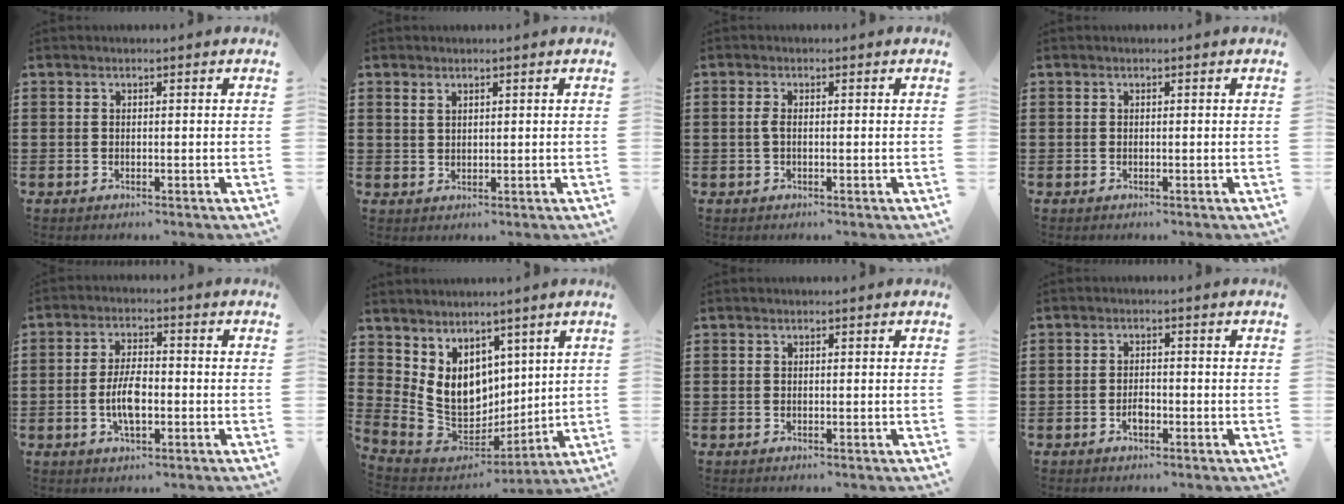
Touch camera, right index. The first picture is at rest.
{"total": 1.2, "force": [1.0, 0.6, 0.4], "torque": [-0.010, 0.001, 0.020]}
{"total": 1.4, "force": [-0.3, 0.3, 1.3], "torque": [-0.039, -0.008, -0.011]}
{"total": 0.0}
{"total": 5.8, "force": [-1.2, 2.3, 5.2], "torque": [-0.113, 0.000, -0.026]}
{"total": 9.6, "force": [3.5, 7.9, 4.2], "torque": [-0.115, -0.034, 0.076]}
{"total": 0.0}
{"total": 1.9, "force": [-0.9, 0.8, 1.4], "torque": [-0.029, 0.000, -0.017]}